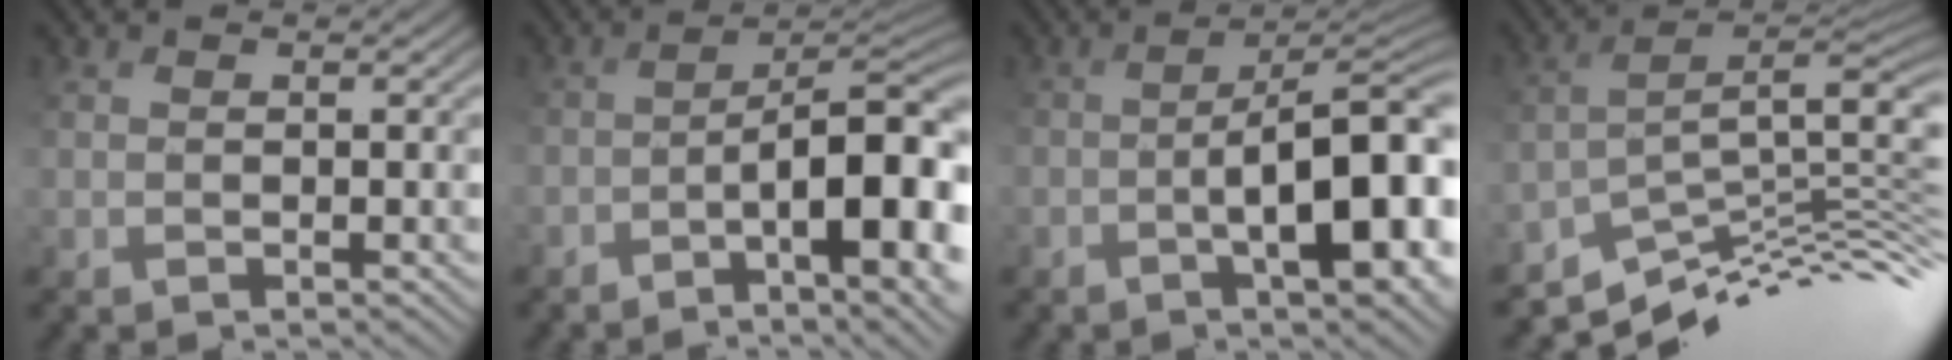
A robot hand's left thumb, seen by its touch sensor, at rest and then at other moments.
{"total": 14.3, "force": [-6.0, 4.6, 12.2], "torque": [-0.161, -0.006, -0.072]}
{"total": 12.2, "force": [-3.8, 3.9, 10.9], "torque": [-0.133, 0.003, -0.045]}
{"total": 9.7, "force": [-6.2, 2.4, 7.1], "torque": [-0.117, 0.005, -0.099]}